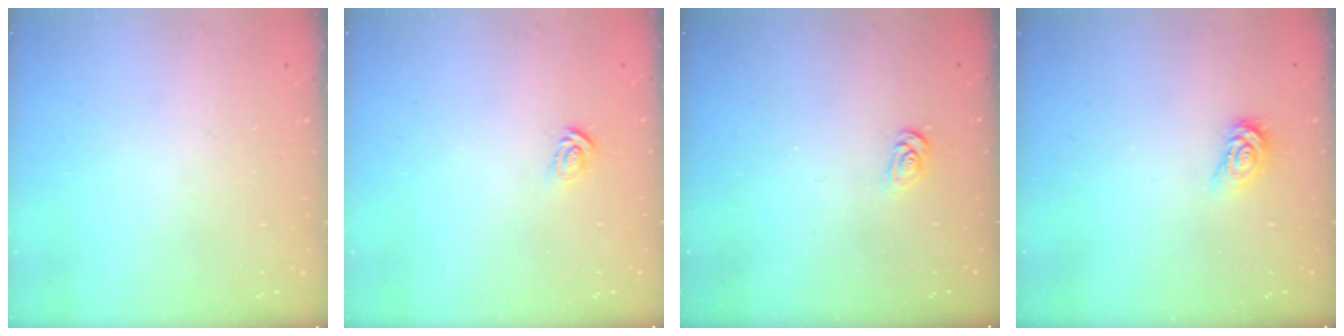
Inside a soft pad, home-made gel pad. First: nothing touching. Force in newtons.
{"total": 2.9, "press": 2.9, "slide": 0.2}
{"total": 2.7, "press": 2.7, "slide": 0.3}
{"total": 3.4, "press": 3.4, "slide": 0.4}